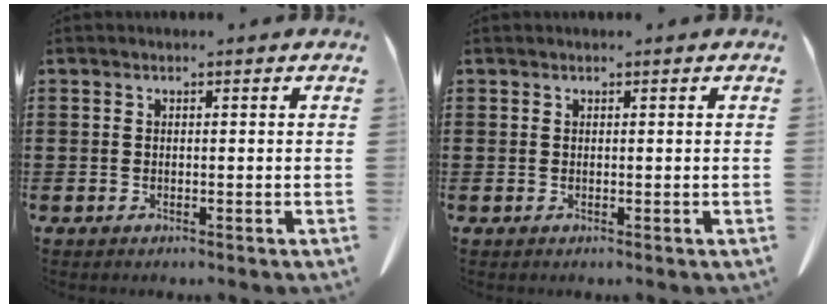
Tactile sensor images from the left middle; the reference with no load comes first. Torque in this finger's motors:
{"motor_torque": [0.09, 0.09, 0.00, 0.00]}